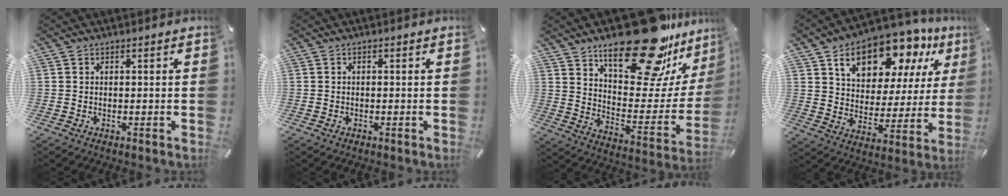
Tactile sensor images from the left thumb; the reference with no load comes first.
{"total": 0.6, "force": [-0.2, 0.5, 0.2], "torque": [-0.002, 0.004, -0.005]}
{"total": 27.6, "force": [20.0, 10.9, 15.6], "torque": [-0.210, -0.141, 0.330]}
{"total": 16.9, "force": [11.1, 9.6, 8.3], "torque": [-0.136, -0.066, 0.191]}